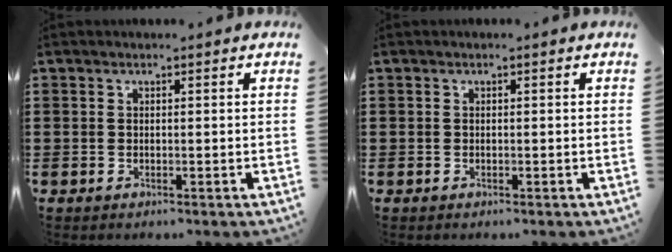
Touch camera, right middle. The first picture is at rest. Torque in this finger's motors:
{"motor_torque": [0.05, -0.16, 0.04, 0.02]}